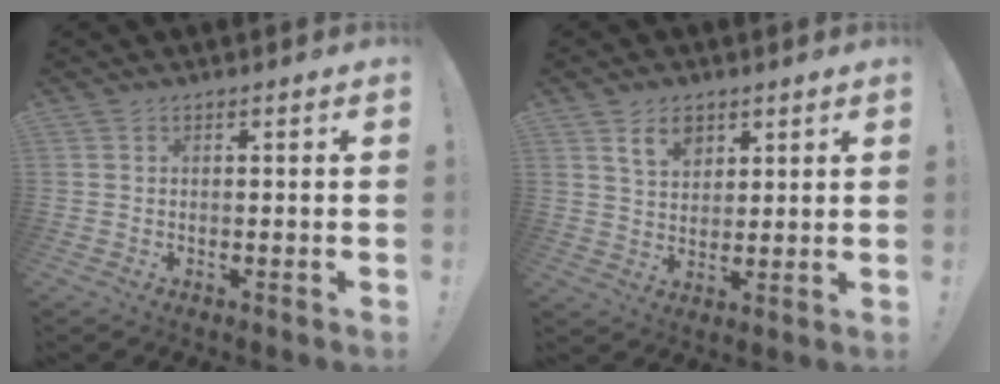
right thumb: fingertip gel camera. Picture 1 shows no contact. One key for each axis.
{"total": 7.9, "fx": 4.7, "fy": 5.4, "fz": 3.4, "tx": -0.053, "ty": -0.015, "tz": 0.086}